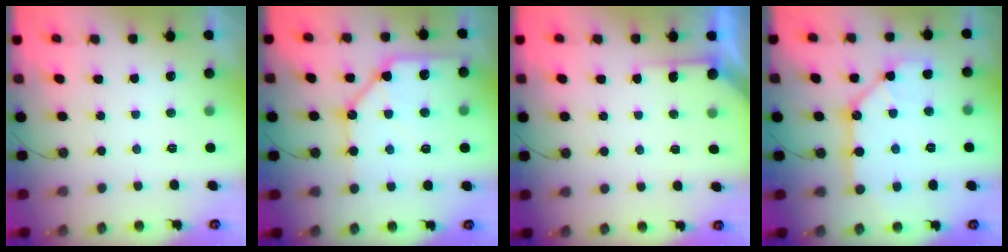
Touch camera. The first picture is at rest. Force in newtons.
{"total": 14.5, "press": 14.4, "slide": 1.6}
{"total": 4.9, "press": 4.8, "slide": 0.7}
{"total": 11.6, "press": 11.5, "slide": 1.5}